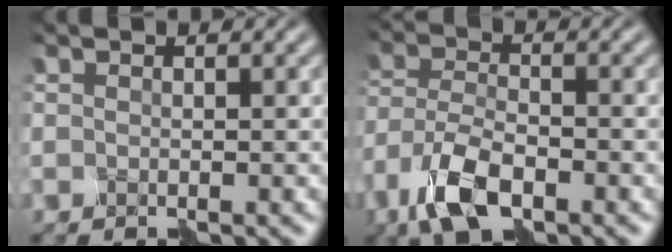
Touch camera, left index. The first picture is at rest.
{"total": 6.3, "force": [-4.2, 2.5, 4.0], "torque": [-0.097, 0.001, -0.092]}